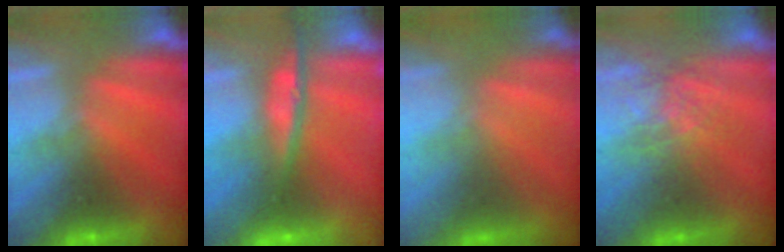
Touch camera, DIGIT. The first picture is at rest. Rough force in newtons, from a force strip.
{"total": 8.5}
{"total": 5.8}
{"total": 2.8}